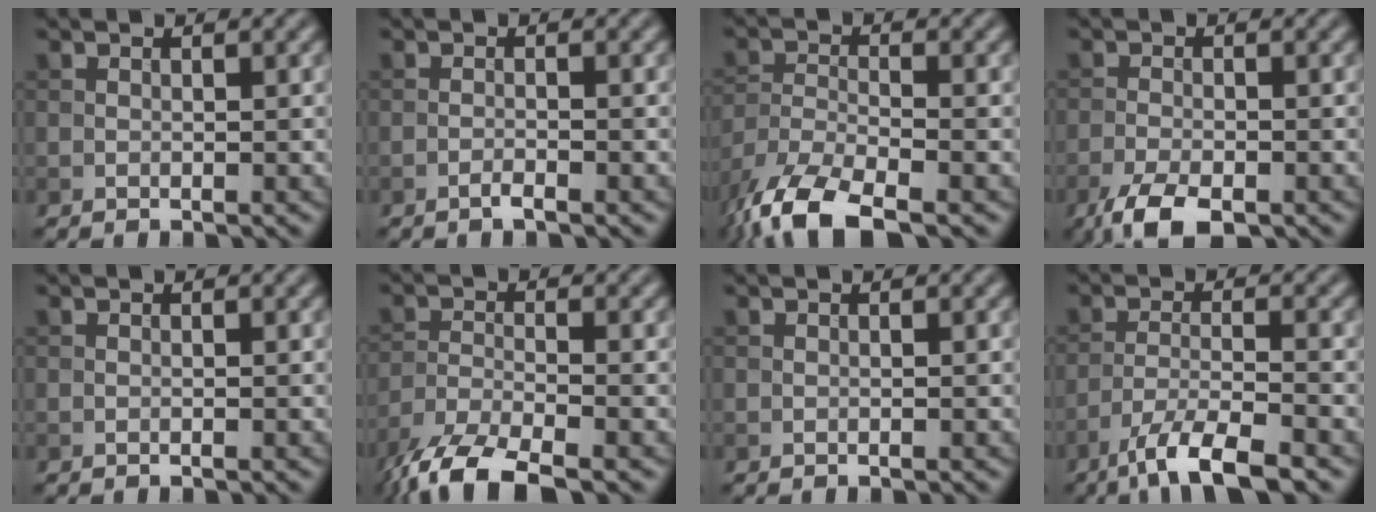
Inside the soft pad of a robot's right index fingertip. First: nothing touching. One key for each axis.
{"total": 1.1, "fx": -0.8, "fy": 0.1, "fz": 0.7, "tx": -0.012, "ty": 0.002, "tz": -0.016}
{"total": 10.2, "fx": -7.4, "fy": 3.4, "fz": 6.2, "tx": -0.130, "ty": -0.020, "tz": -0.147}
{"total": 4.8, "fx": -3.3, "fy": 1.6, "fz": 3.0, "tx": -0.059, "ty": -0.010, "tz": -0.065}
{"total": 0.0}
{"total": 8.1, "fx": -6.2, "fy": 2.1, "fz": 4.7, "tx": -0.090, "ty": -0.014, "tz": -0.125}
{"total": 0.0}
{"total": 6.3, "fx": -4.5, "fy": 1.2, "fz": 4.2, "tx": -0.073, "ty": -0.004, "tz": -0.086}